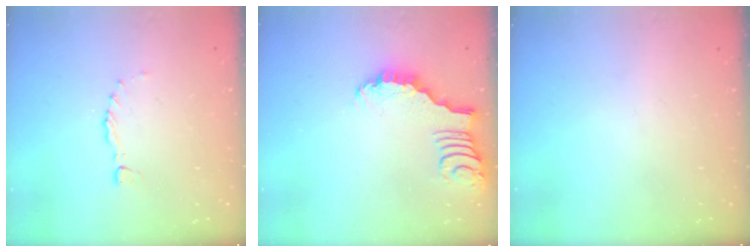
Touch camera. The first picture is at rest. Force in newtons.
{"total": 2.2, "press": 2.2, "slide": 0.4}
{"total": 0.0}